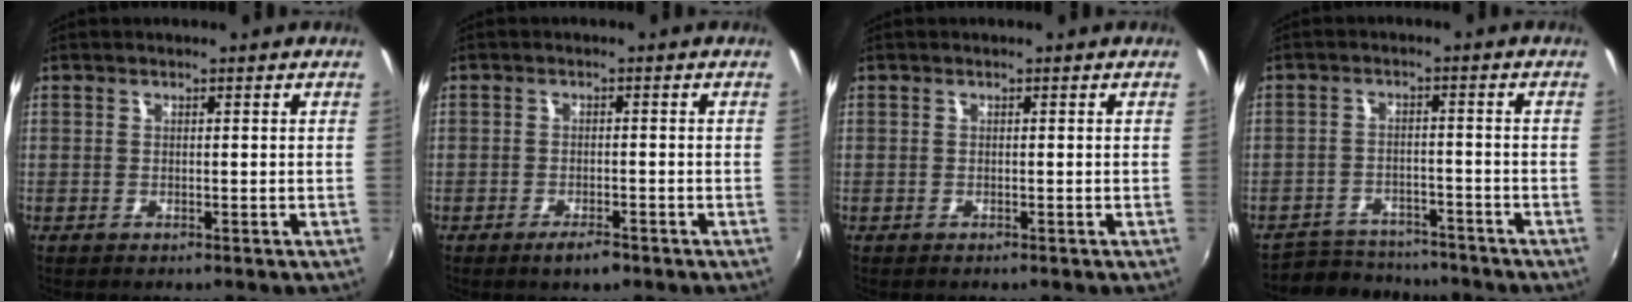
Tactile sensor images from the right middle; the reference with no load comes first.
{"total": 3.0, "force": [-2.2, 0.9, 1.8], "torque": [-0.042, -0.004, -0.040]}
{"total": 0.0}
{"total": 7.0, "force": [-6.7, 1.9, 0.7], "torque": [-0.033, 0.005, -0.109]}